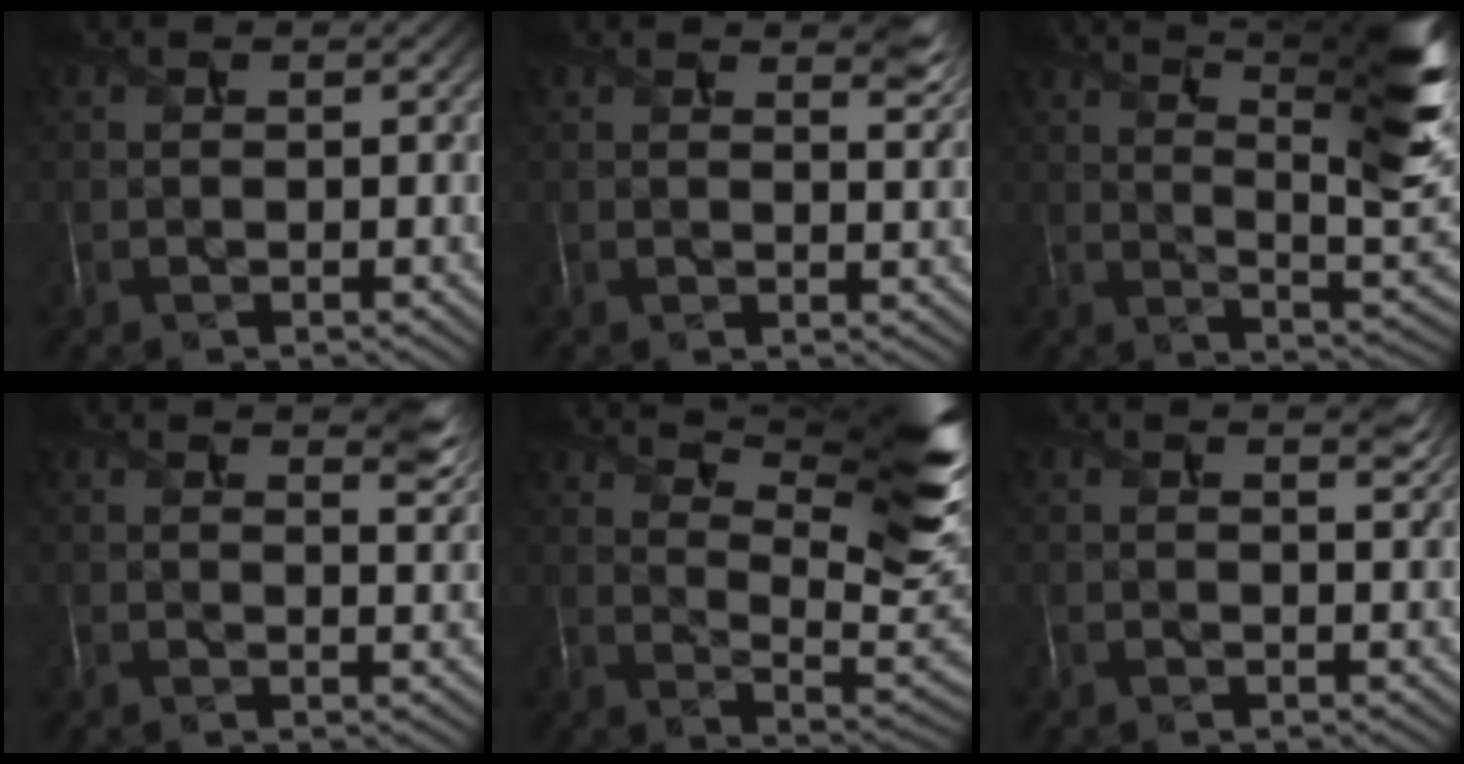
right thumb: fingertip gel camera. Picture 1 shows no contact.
{"total": 3.3, "force": [2.5, 0.8, 2.0], "torque": [-0.034, -0.001, 0.045]}
{"total": 14.5, "force": [8.4, 3.1, 11.4], "torque": [-0.176, 0.008, 0.131]}
{"total": 4.2, "force": [3.2, 0.8, 2.6], "torque": [-0.044, -0.001, 0.055]}
{"total": 14.9, "force": [9.3, 3.7, 11.1], "torque": [-0.180, -0.002, 0.141]}
{"total": 2.2, "force": [1.6, 0.4, 1.4], "torque": [-0.023, -0.004, 0.029]}